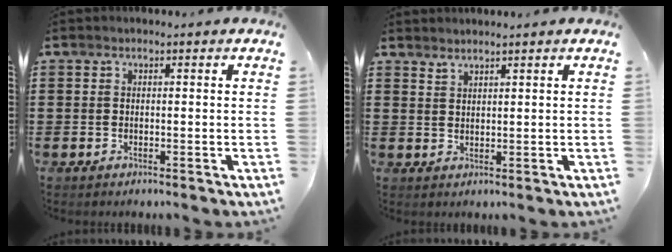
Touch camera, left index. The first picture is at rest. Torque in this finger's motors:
{"motor_torque": [0.04, 0.13, -0.01, -0.01]}